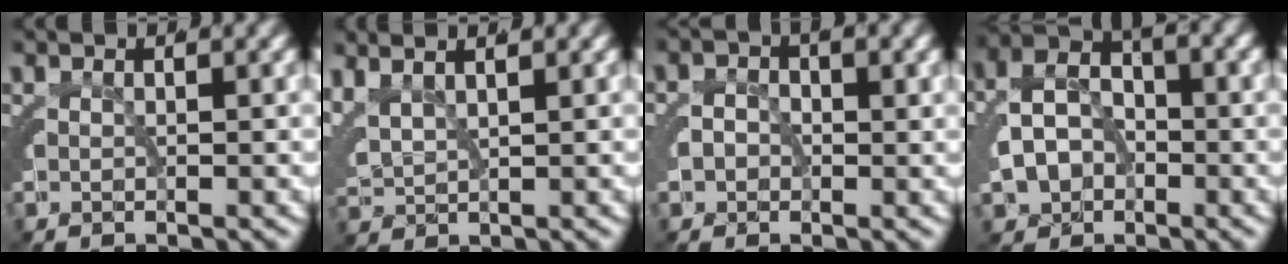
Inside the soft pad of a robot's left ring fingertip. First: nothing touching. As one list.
[{"total": 5.6, "force": [1.6, 4.7, 2.5], "torque": [-0.084, -0.009, 0.027]}, {"total": 3.7, "force": [-0.3, 3.5, 1.1], "torque": [-0.016, -0.011, -0.004]}, {"total": 8.1, "force": [-0.4, 7.1, 3.8], "torque": [-0.072, -0.004, -0.019]}]